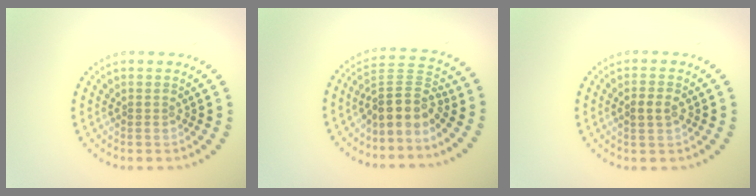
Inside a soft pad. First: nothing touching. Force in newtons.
{"total": 3.9, "press": 3.0, "slide": 2.5}
{"total": 1.8, "press": 1.8, "slide": 0.2}